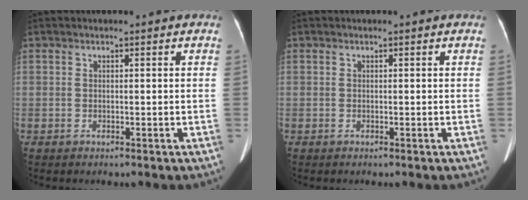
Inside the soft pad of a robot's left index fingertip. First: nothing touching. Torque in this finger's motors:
{"motor_torque": [0.00, 0.00, 0.00, -0.01]}